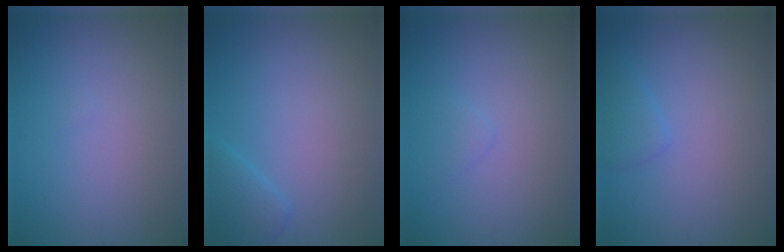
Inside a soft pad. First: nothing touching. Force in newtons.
{"total": 1.9, "press": 1.9, "slide": 0.1}
{"total": 0.9, "press": 0.9, "slide": 0.1}
{"total": 1.5, "press": 1.5, "slide": 0.0}